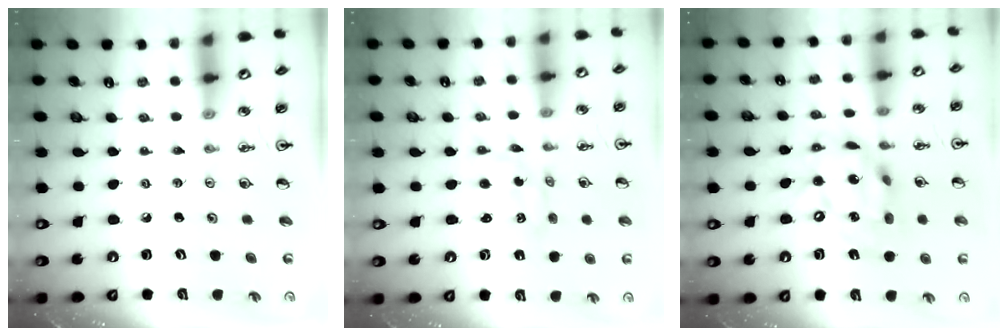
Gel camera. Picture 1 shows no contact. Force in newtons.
{"total": 1.6, "press": 1.3, "slide": 0.8}
{"total": 16.5, "press": 16.5, "slide": 1.4}